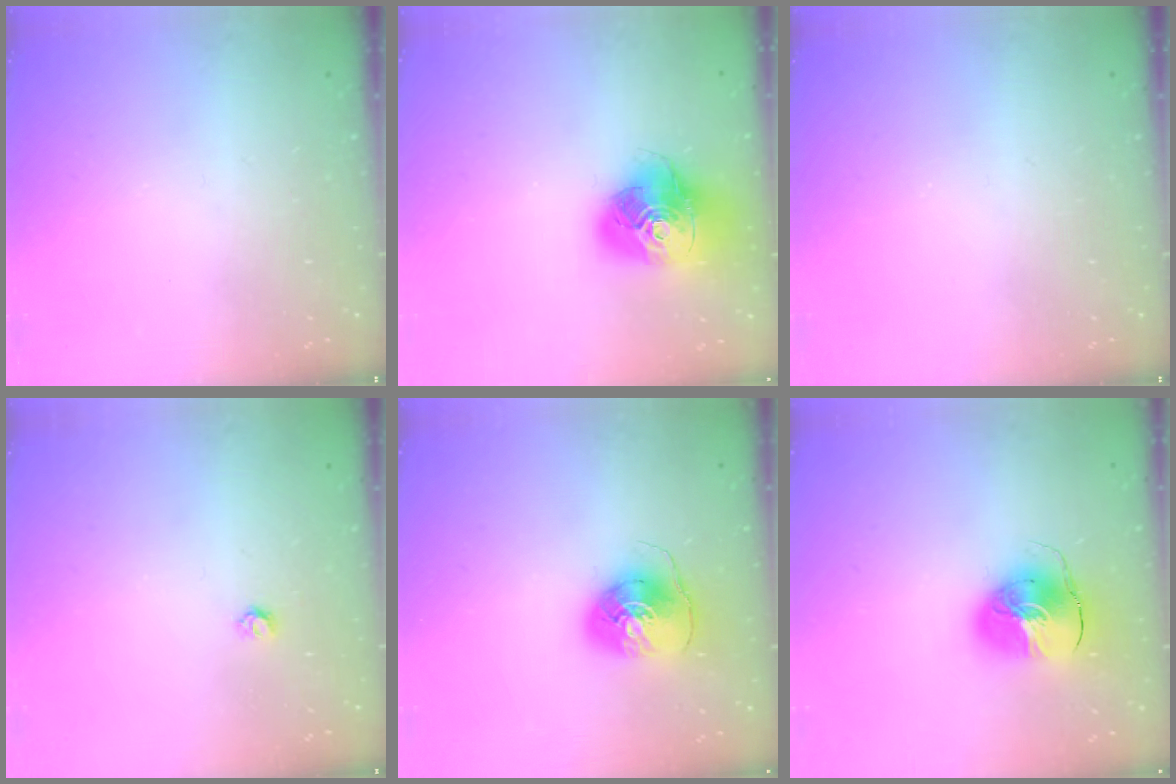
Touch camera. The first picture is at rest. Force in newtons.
{"total": 17.1, "press": 17.0, "slide": 2.2}
{"total": 0.0}
{"total": 3.2, "press": 3.2, "slide": 0.3}
{"total": 8.2, "press": 8.1, "slide": 0.8}
{"total": 10.6, "press": 10.5, "slide": 1.7}